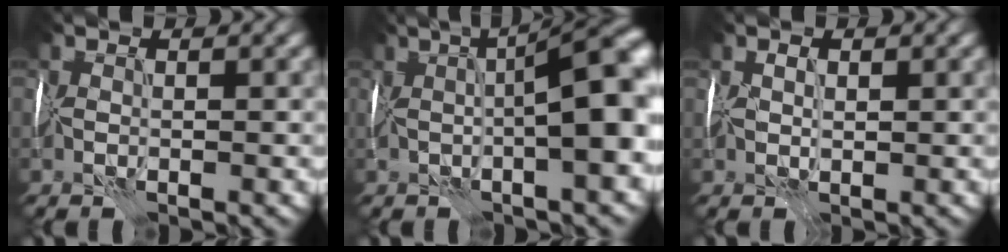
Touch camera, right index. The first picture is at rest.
{"total": 8.6, "force": [0.7, 2.0, 8.4], "torque": [-0.102, 0.022, 0.013]}
{"total": 1.0, "force": [0.5, 0.6, 0.6], "torque": [-0.011, 0.007, 0.013]}